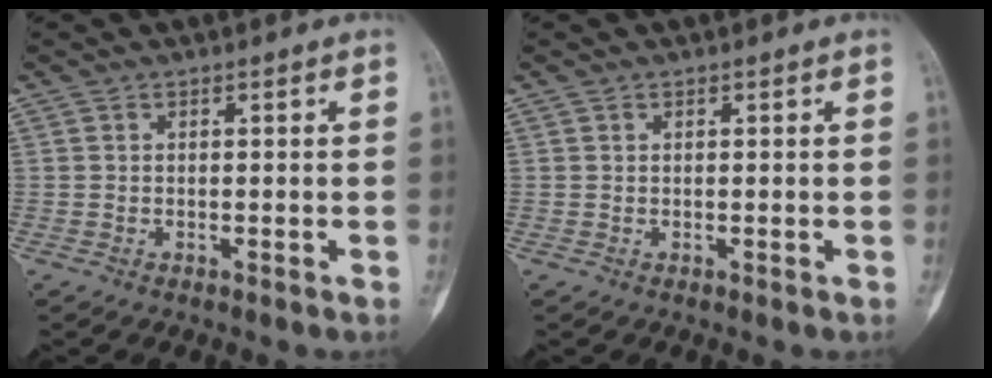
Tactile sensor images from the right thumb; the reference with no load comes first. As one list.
[{"total": 0.0}]